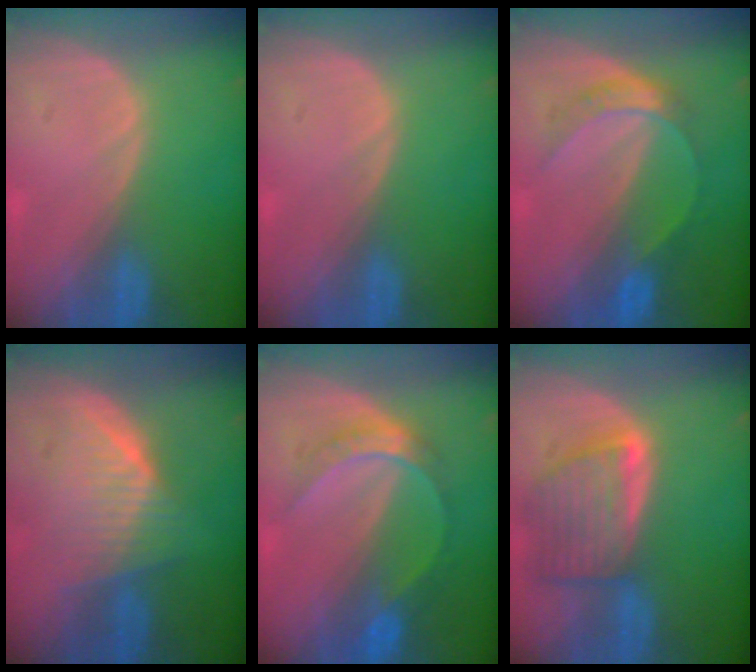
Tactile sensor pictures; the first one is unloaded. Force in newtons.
{"total": 0.0}
{"total": 4.9, "press": 4.9, "slide": 0.2}
{"total": 6.3, "press": 6.1, "slide": 1.6}
{"total": 6.7, "press": 5.7, "slide": 3.4}
{"total": 7.9, "press": 7.1, "slide": 3.4}